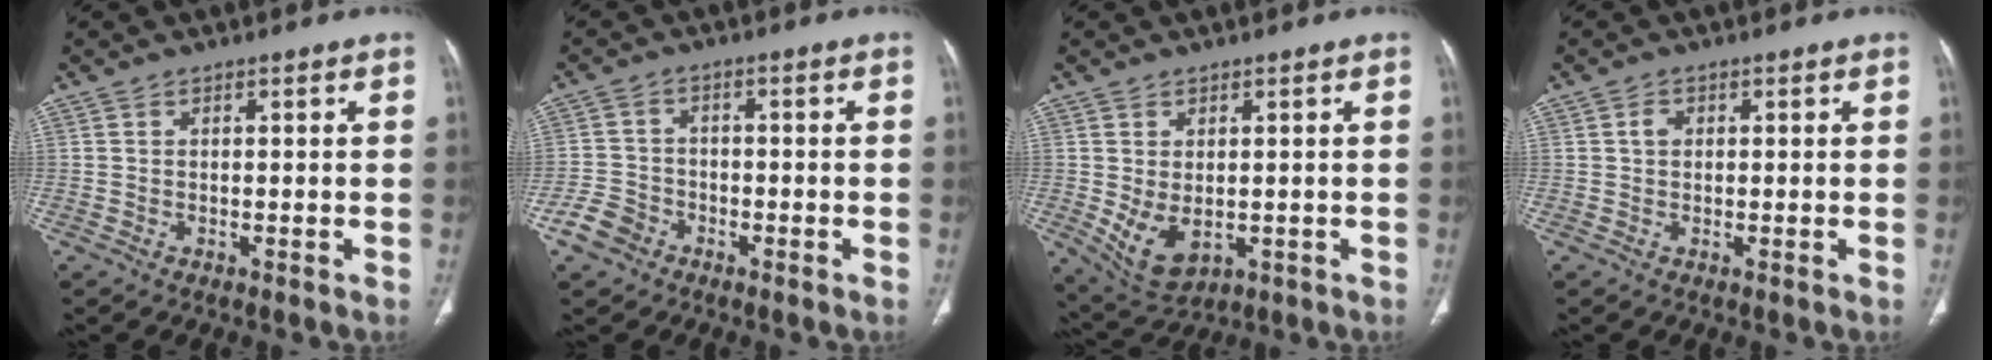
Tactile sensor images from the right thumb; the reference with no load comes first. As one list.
[{"total": 5.2, "force": [-3.1, 3.9, 1.6], "torque": [-0.023, 0.023, -0.057]}, {"total": 7.4, "force": [-1.0, 4.7, 5.6], "torque": [-0.095, -0.011, 0.005]}, {"total": 1.5, "force": [0.2, 1.2, 0.9], "torque": [-0.012, 0.005, 0.002]}]